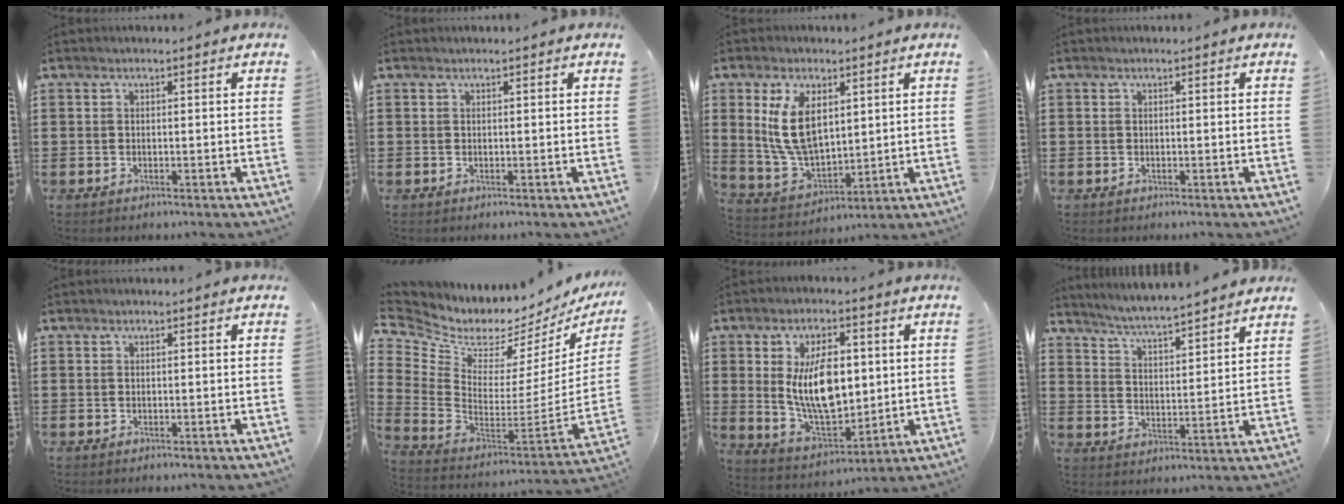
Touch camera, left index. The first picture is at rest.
{"total": 0.0}
{"total": 10.1, "force": [3.4, 5.7, 7.6], "torque": [-0.183, 0.004, 0.060]}
{"total": 0.0}
{"total": 0.0}
{"total": 3.3, "force": [2.5, 2.0, 0.6], "torque": [-0.043, -0.047, 0.036]}
{"total": 11.2, "force": [1.5, 6.1, 9.3], "torque": [-0.180, 0.004, 0.025]}
{"total": 4.6, "force": [4.4, -0.8, 0.7], "torque": [-0.035, -0.036, 0.074]}